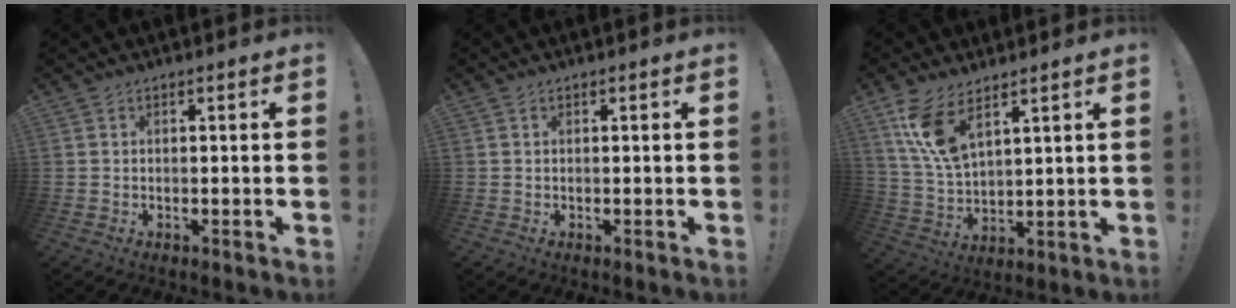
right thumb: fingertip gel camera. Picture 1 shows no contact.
{"total": 0.0}
{"total": 11.2, "force": [7.1, 4.6, 7.3], "torque": [-0.145, -0.030, 0.134]}